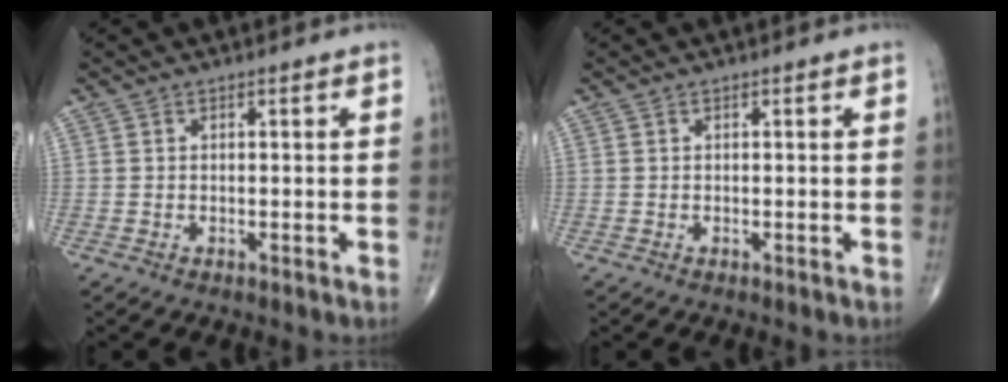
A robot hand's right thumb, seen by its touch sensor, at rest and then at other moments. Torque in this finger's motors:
{"motor_torque": [0.00, 0.00, -0.03, 0.00, 0.01]}